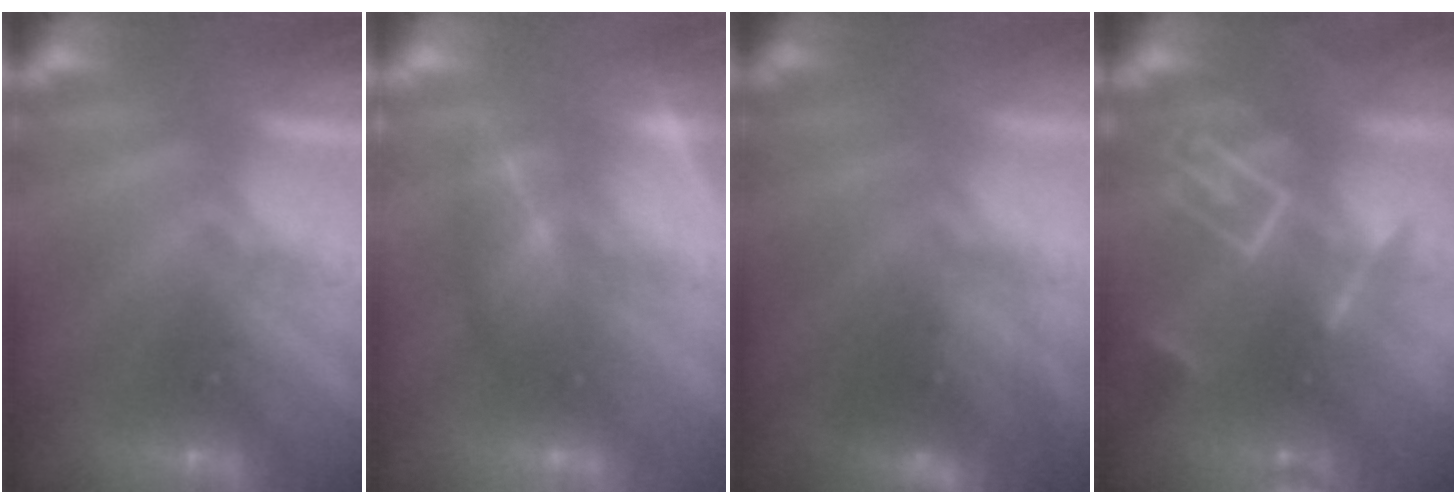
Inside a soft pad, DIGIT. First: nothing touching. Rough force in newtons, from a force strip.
{"total": 3.7}
{"total": 2.3}
{"total": 9.4}